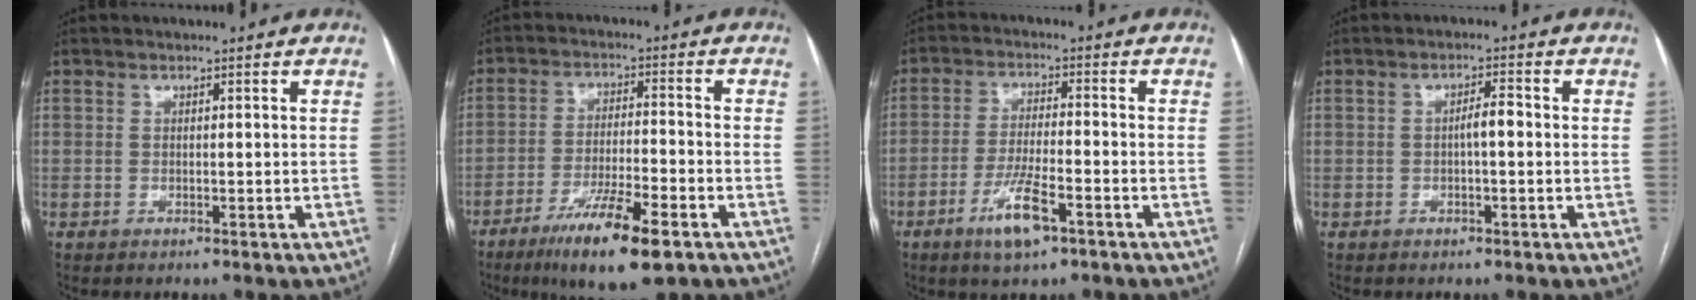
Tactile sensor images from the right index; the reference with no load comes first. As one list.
[{"total": 12.0, "force": [-7.1, 1.5, 9.5], "torque": [-0.171, -0.025, -0.117]}, {"total": 7.5, "force": [-4.1, 1.3, 6.1], "torque": [-0.121, -0.010, -0.070]}, {"total": 2.7, "force": [-0.3, 0.6, 2.6], "torque": [-0.040, 0.006, -0.005]}]